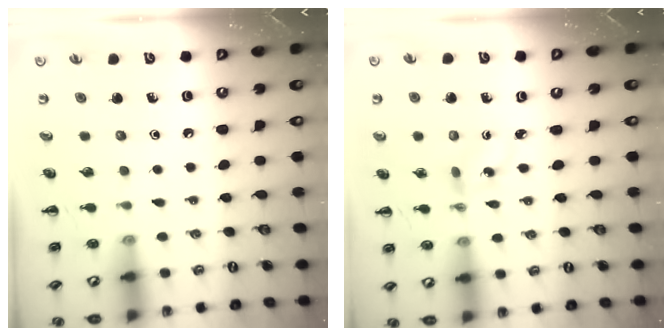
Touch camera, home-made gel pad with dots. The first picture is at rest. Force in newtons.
{"total": 1.0, "press": 0.9, "slide": 0.5}